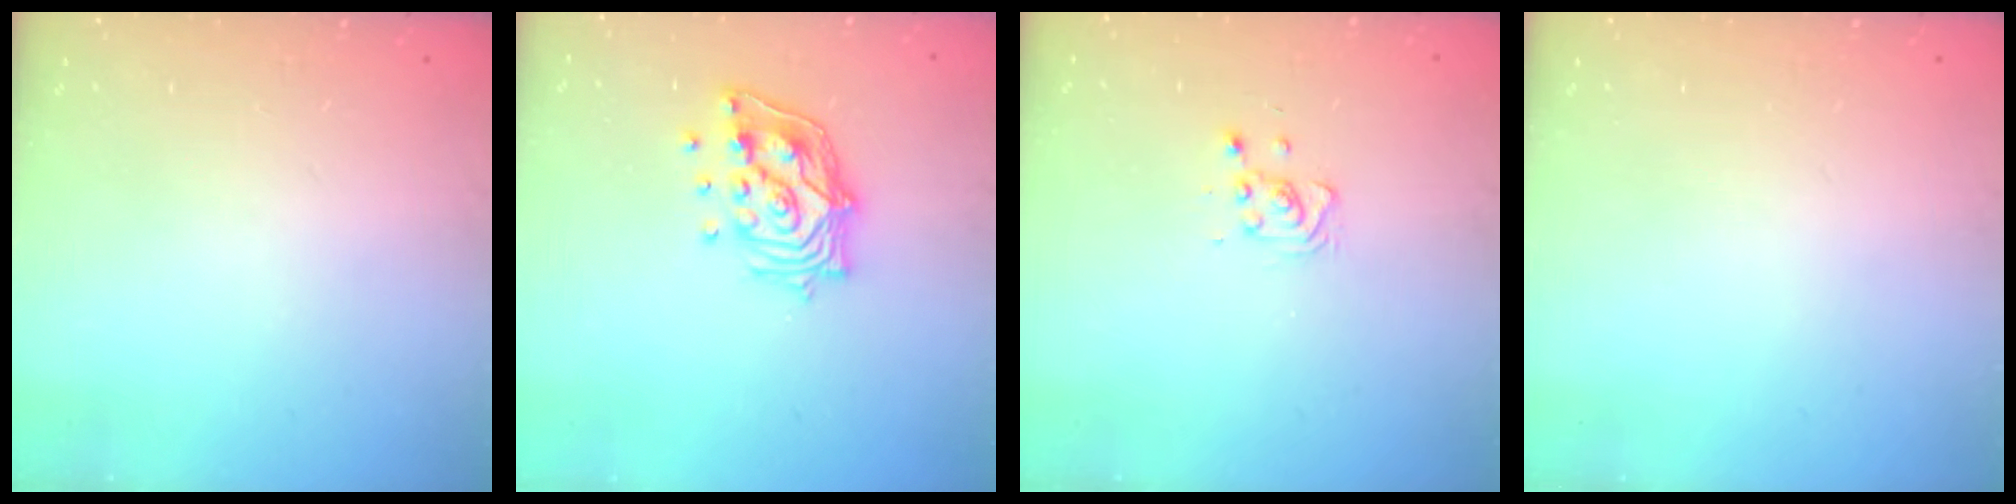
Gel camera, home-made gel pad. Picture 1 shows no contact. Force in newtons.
{"total": 14.0, "press": 13.9, "slide": 1.3}
{"total": 4.7, "press": 4.6, "slide": 1.1}
{"total": 0.0}